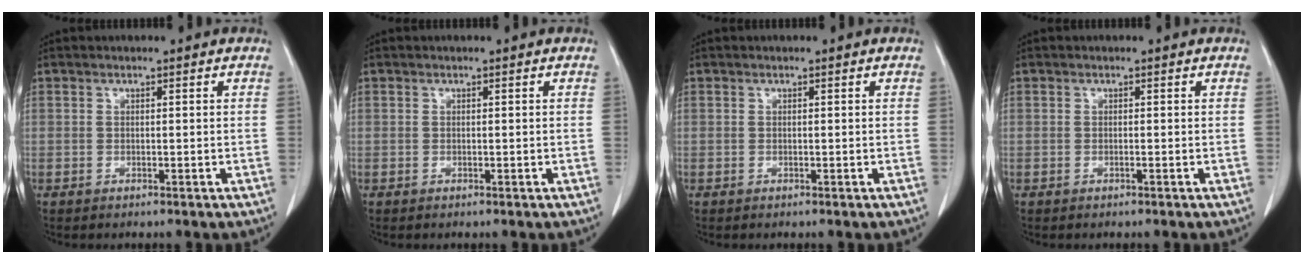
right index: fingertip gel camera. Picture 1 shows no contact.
{"total": 0.0}
{"total": 0.0}
{"total": 0.0}